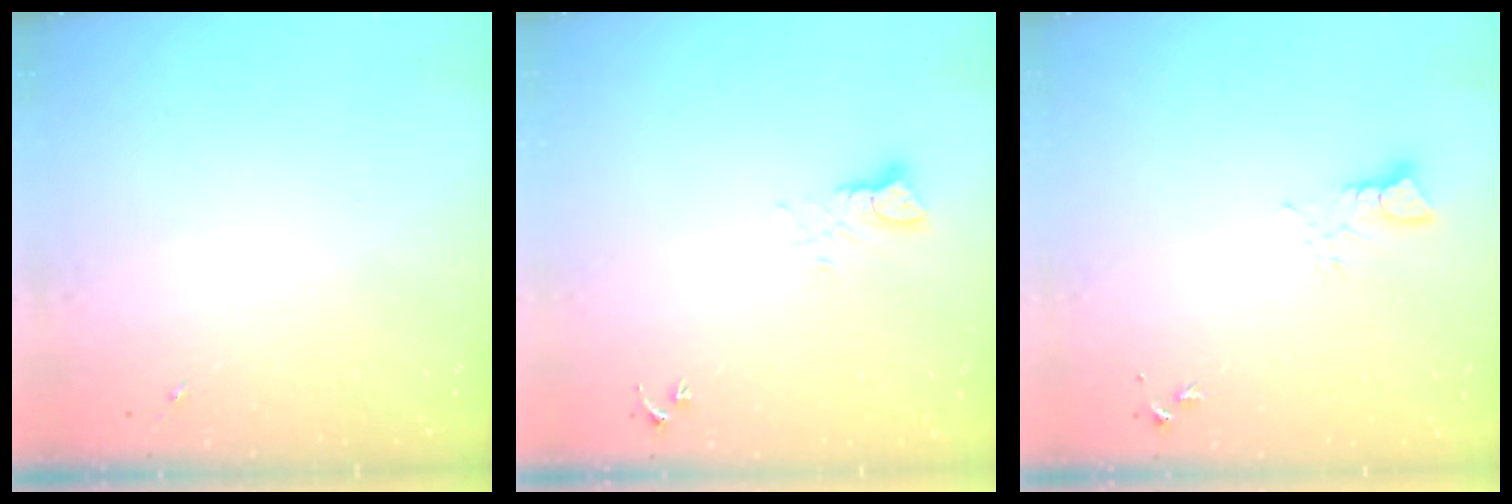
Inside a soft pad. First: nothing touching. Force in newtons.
{"total": 3.7, "press": 3.7, "slide": 0.4}
{"total": 3.2, "press": 3.1, "slide": 0.4}